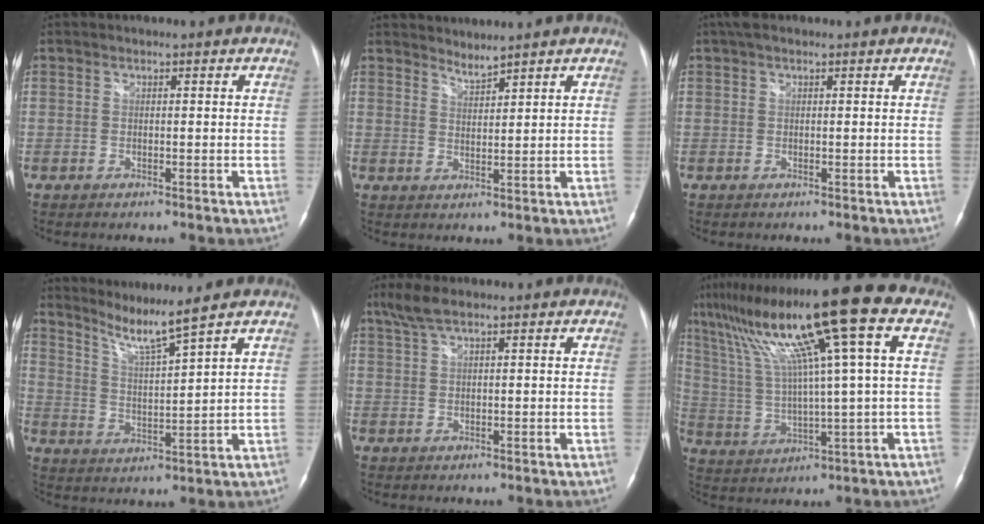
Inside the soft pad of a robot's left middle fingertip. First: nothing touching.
{"total": 2.1, "force": [2.1, -0.4, 0.0], "torque": [-0.001, -0.004, 0.044]}
{"total": 2.5, "force": [1.6, 0.9, 1.7], "torque": [-0.036, 0.027, 0.027]}
{"total": 5.9, "force": [5.0, -2.0, 2.3], "torque": [-0.050, -0.019, 0.099]}
{"total": 3.6, "force": [2.5, 0.5, 2.5], "torque": [-0.061, 0.018, 0.054]}
{"total": 20.1, "force": [9.2, -0.2, 17.8], "torque": [-0.310, 0.043, 0.153]}